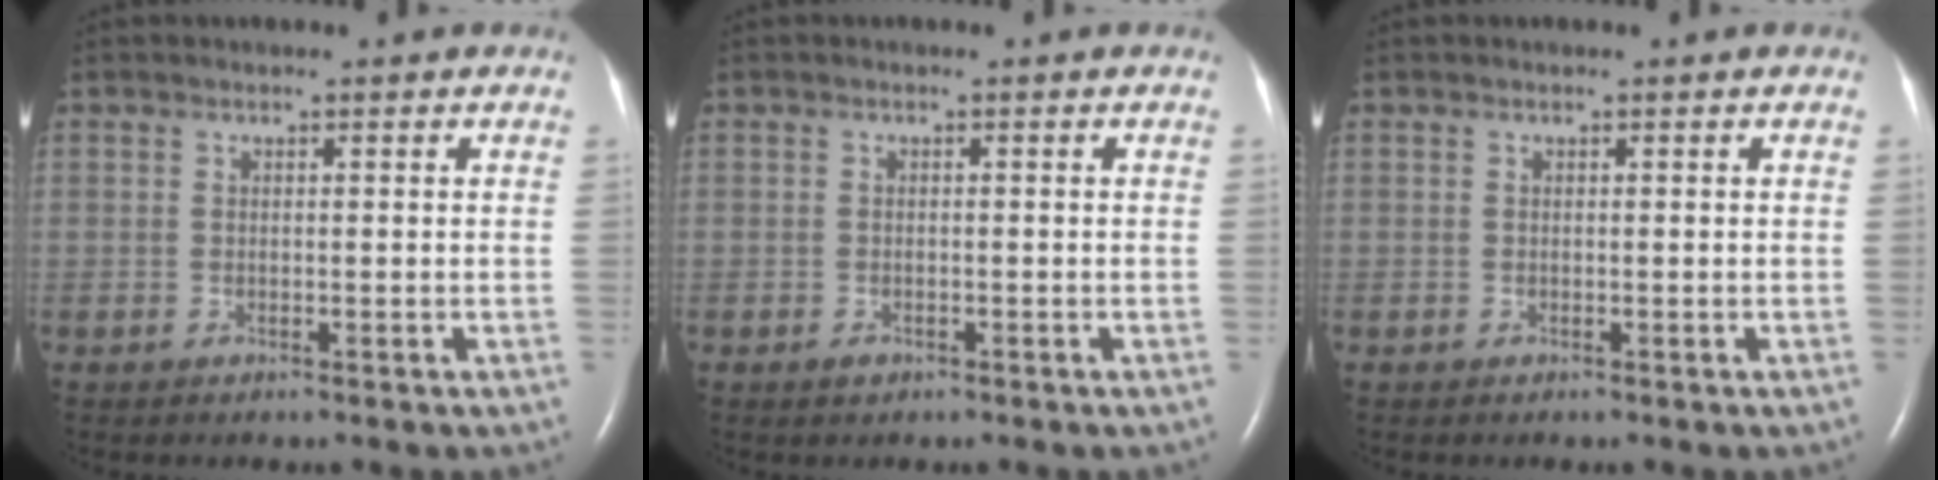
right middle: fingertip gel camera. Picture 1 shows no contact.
{"total": 0.9, "force": [-0.6, 0.5, 0.4], "torque": [-0.004, 0.001, -0.007]}
{"total": 0.0}